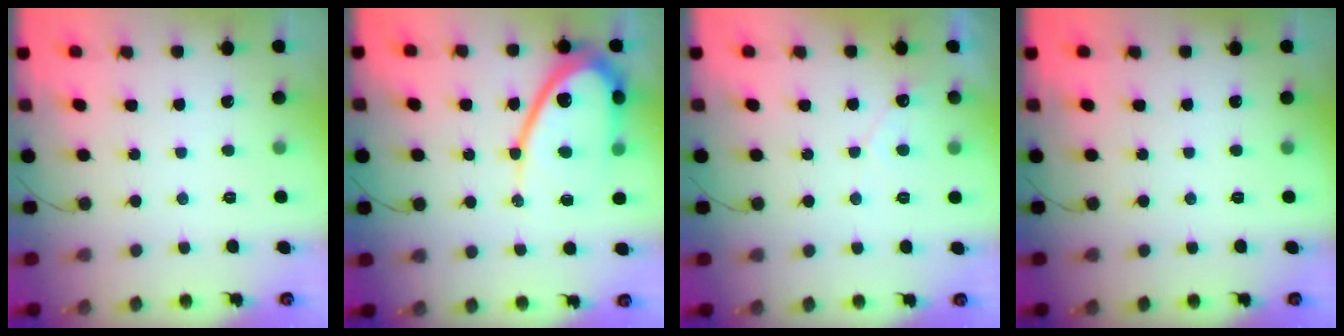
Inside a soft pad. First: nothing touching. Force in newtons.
{"total": 13.8, "press": 13.8, "slide": 1.3}
{"total": 2.8, "press": 2.8, "slide": 0.1}
{"total": 0.0}